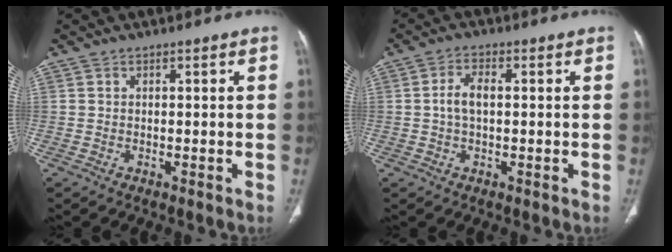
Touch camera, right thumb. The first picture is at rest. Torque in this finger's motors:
{"motor_torque": [0.04, 0.11, -0.25, 0.24, 0.15]}